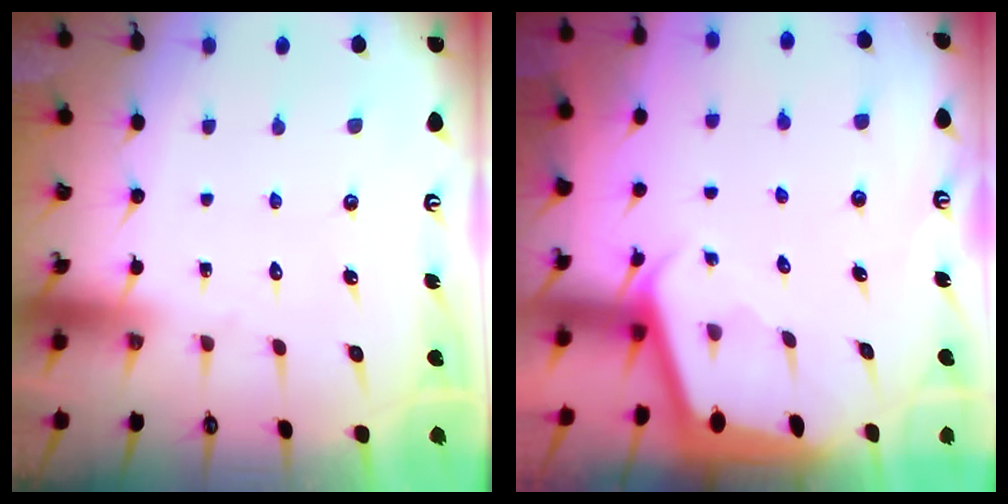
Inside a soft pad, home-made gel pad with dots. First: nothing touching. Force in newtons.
{"total": 1.9, "press": 1.9, "slide": 0.0}